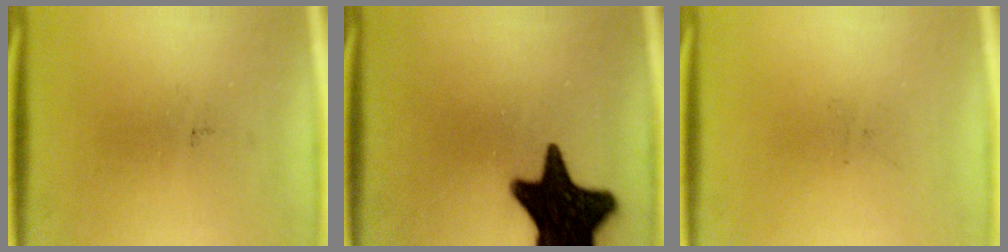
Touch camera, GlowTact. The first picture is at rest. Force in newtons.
{"total": 18.6}
{"total": 0.0}